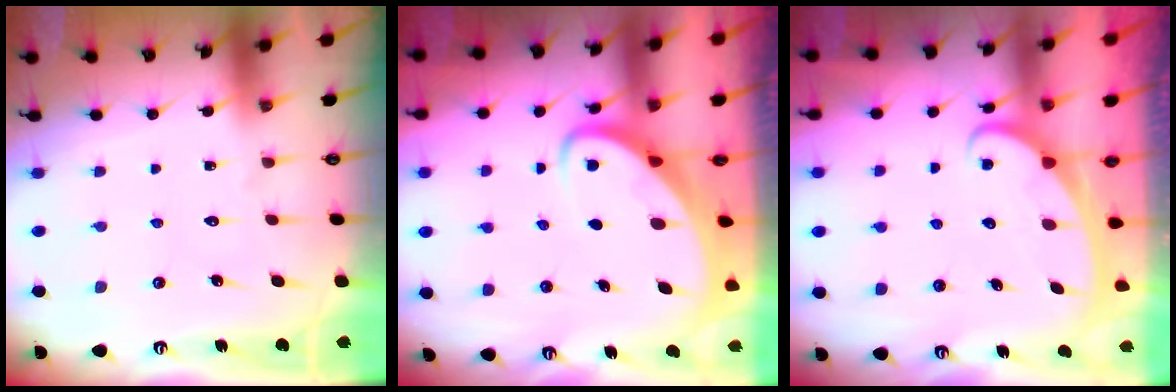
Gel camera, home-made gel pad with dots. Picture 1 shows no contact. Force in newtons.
{"total": 3.3, "press": 3.3, "slide": 0.4}
{"total": 2.3, "press": 2.3, "slide": 0.3}